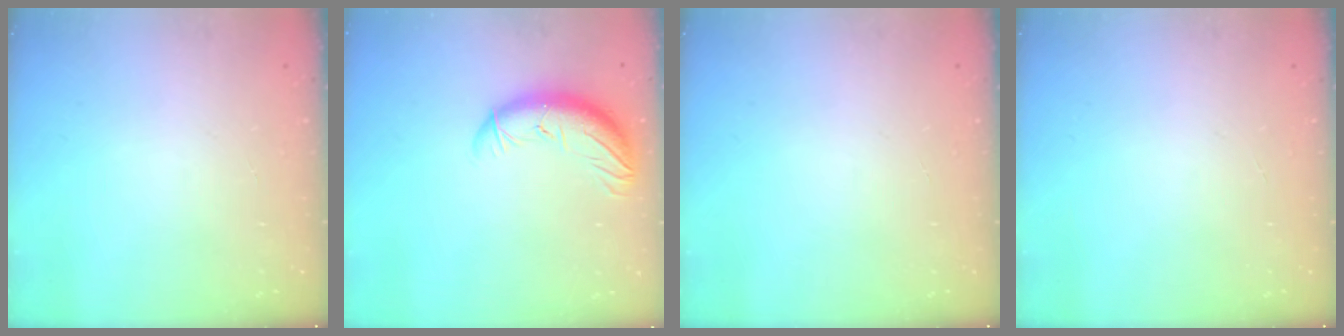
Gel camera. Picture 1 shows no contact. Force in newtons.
{"total": 10.5, "press": 10.2, "slide": 2.4}
{"total": 0.0}
{"total": 0.0}